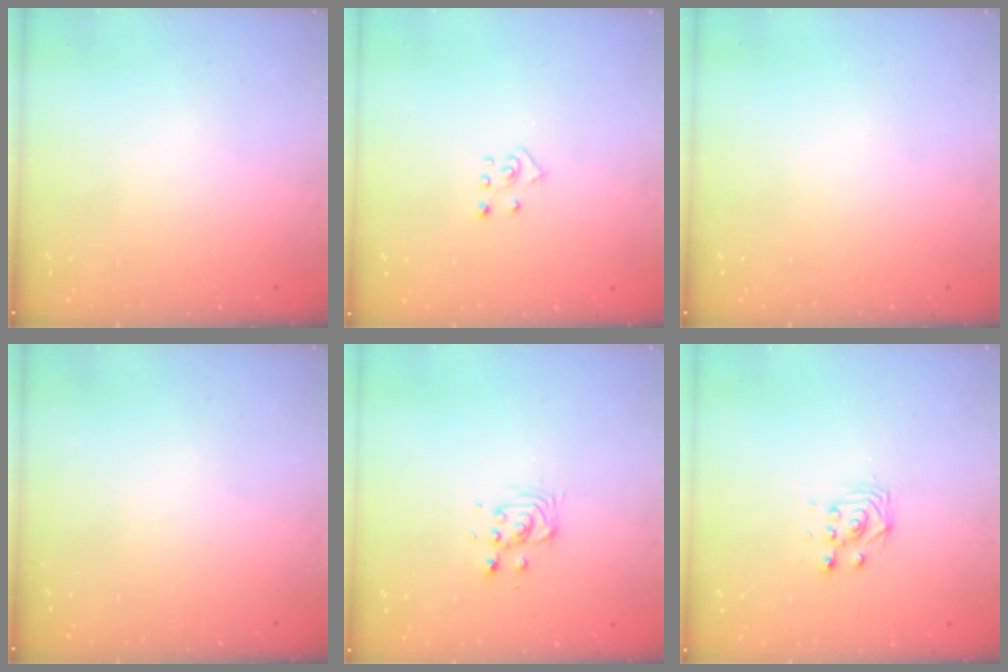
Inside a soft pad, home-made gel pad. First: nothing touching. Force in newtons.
{"total": 3.9, "press": 3.8, "slide": 0.3}
{"total": 0.0}
{"total": 0.0}
{"total": 3.4, "press": 3.4, "slide": 0.4}
{"total": 2.8, "press": 2.5, "slide": 1.3}